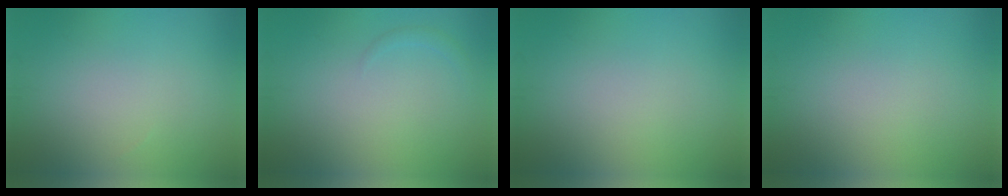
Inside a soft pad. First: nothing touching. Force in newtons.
{"total": 0.7, "press": 0.7, "slide": 0.1}
{"total": 0.0}
{"total": 0.0}